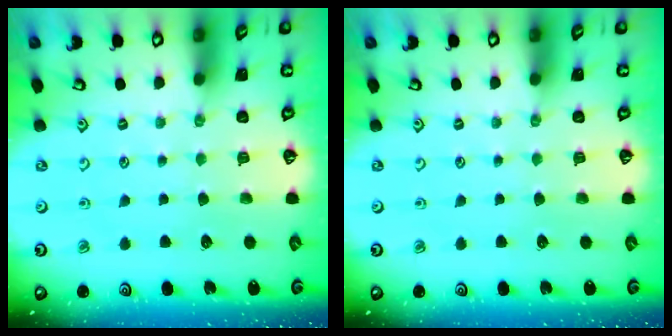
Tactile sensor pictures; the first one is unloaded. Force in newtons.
{"total": 0.0}